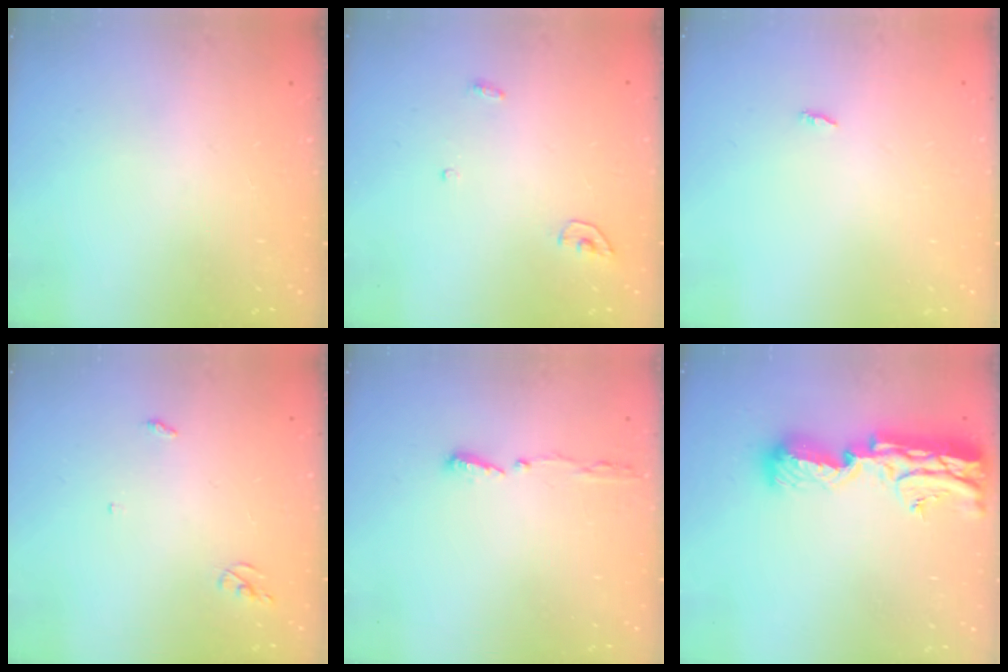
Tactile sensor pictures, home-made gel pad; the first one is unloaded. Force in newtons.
{"total": 3.4, "press": 3.3, "slide": 0.3}
{"total": 1.8, "press": 1.8, "slide": 0.2}
{"total": 2.6, "press": 2.6, "slide": 0.2}
{"total": 4.9, "press": 4.8, "slide": 1.2}
{"total": 20.1, "press": 19.4, "slide": 5.5}